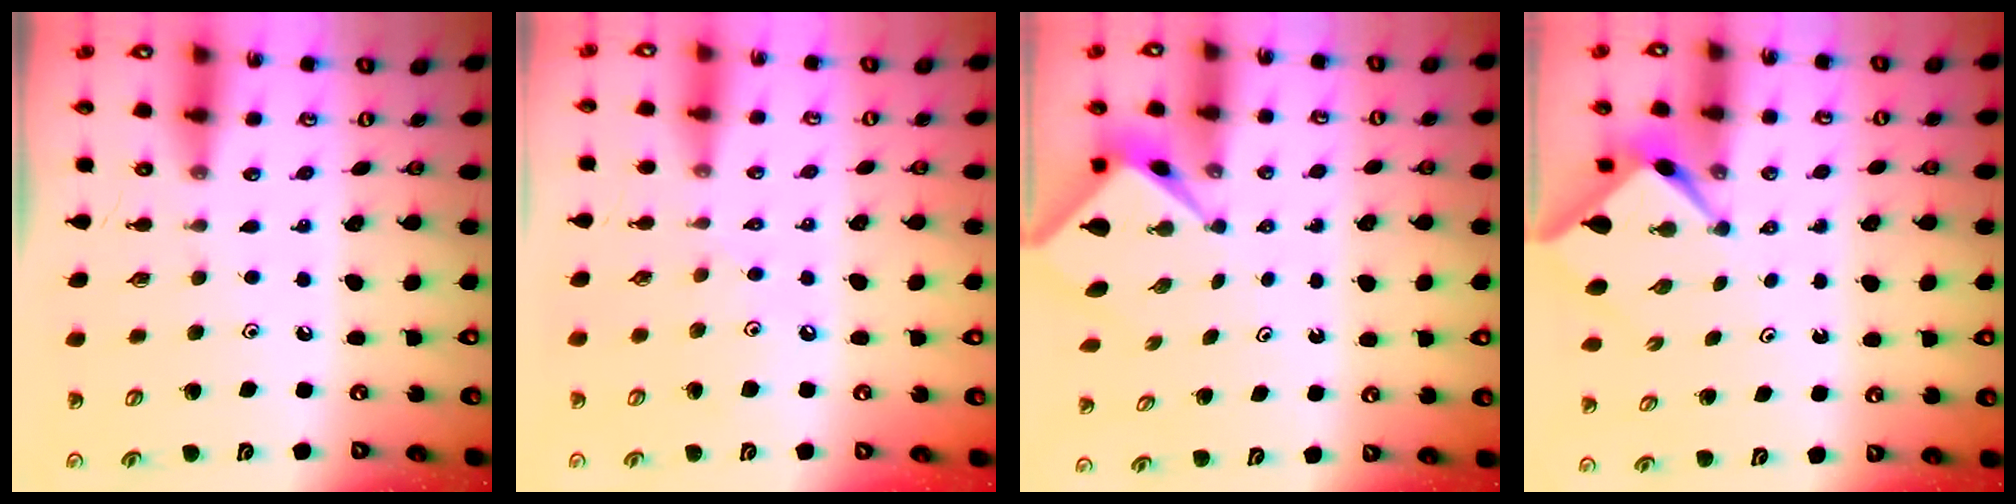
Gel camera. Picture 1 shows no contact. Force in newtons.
{"total": 2.4, "press": 2.4, "slide": 0.4}
{"total": 2.1, "press": 2.1, "slide": 0.2}
{"total": 2.4, "press": 2.4, "slide": 0.3}